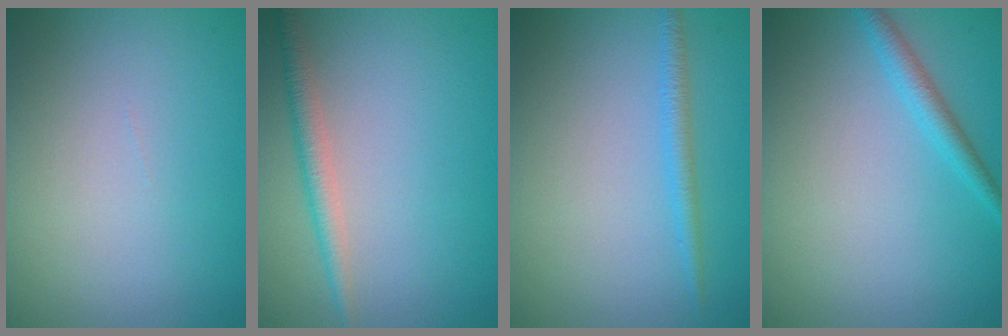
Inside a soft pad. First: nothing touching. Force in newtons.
{"total": 2.1, "press": 2.1, "slide": 0.1}
{"total": 1.5, "press": 1.5, "slide": 0.1}
{"total": 1.9, "press": 1.9, "slide": 0.1}